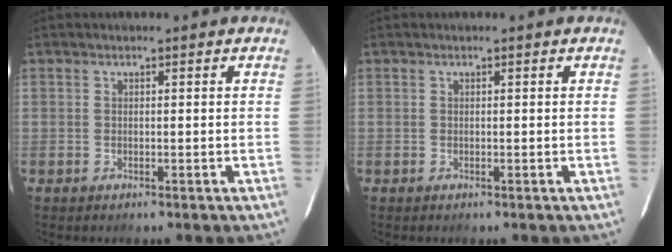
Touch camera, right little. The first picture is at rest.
{"total": 0.0}